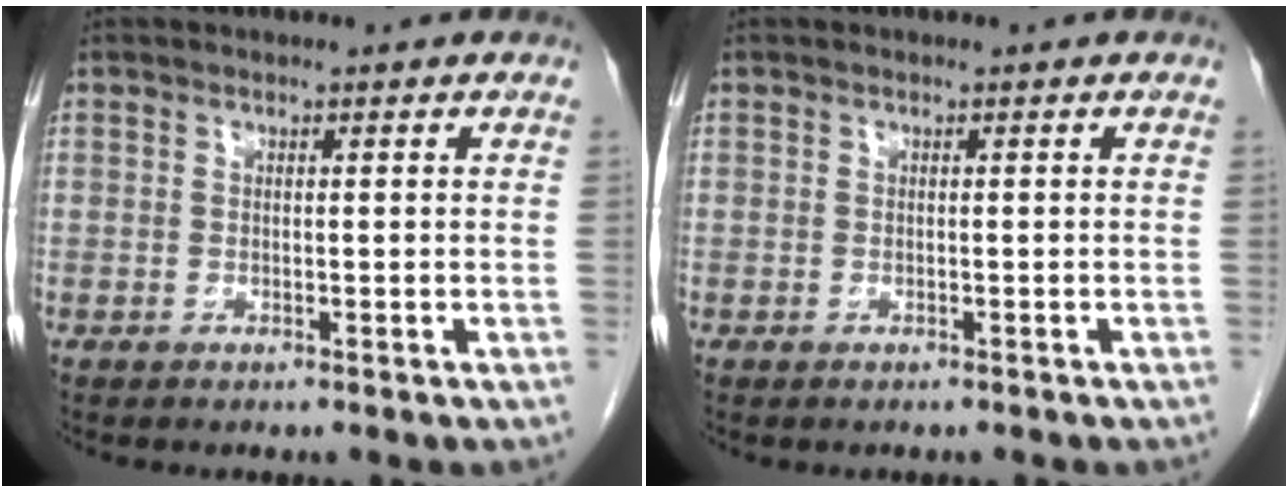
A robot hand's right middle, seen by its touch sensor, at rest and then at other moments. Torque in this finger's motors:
{"motor_torque": [0.36, -0.31, 0.01, 0.04]}